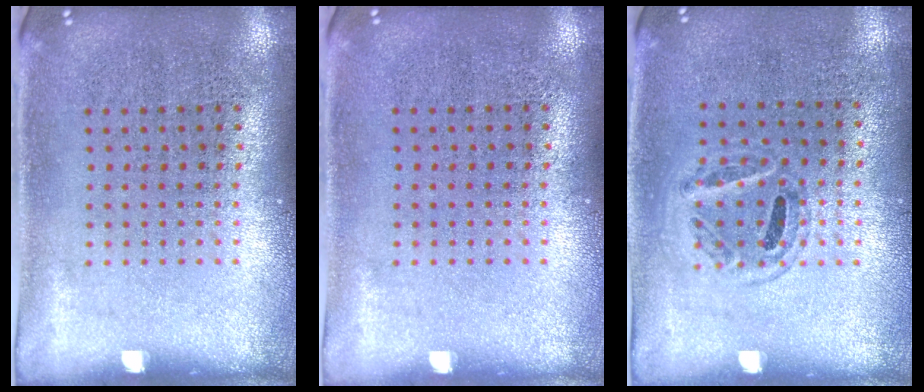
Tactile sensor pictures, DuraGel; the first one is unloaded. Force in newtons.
{"total": 0.0}
{"total": 0.9, "press": 0.8, "slide": 0.5}